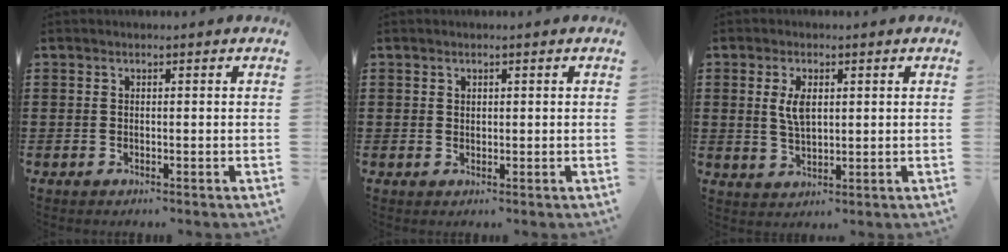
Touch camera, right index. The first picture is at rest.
{"total": 0.9, "force": [0.6, 0.7, 0.2], "torque": [-0.006, 0.003, 0.011]}
{"total": 4.4, "force": [1.0, 2.1, 3.7], "torque": [-0.079, 0.008, 0.017]}